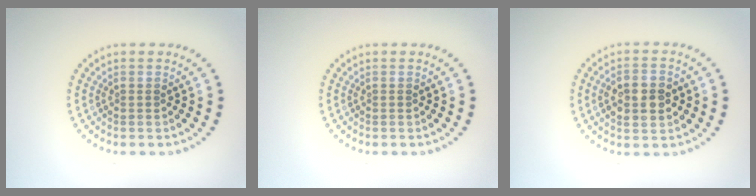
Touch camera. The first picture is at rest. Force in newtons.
{"total": 0.0}
{"total": 4.3, "press": 4.3, "slide": 0.3}